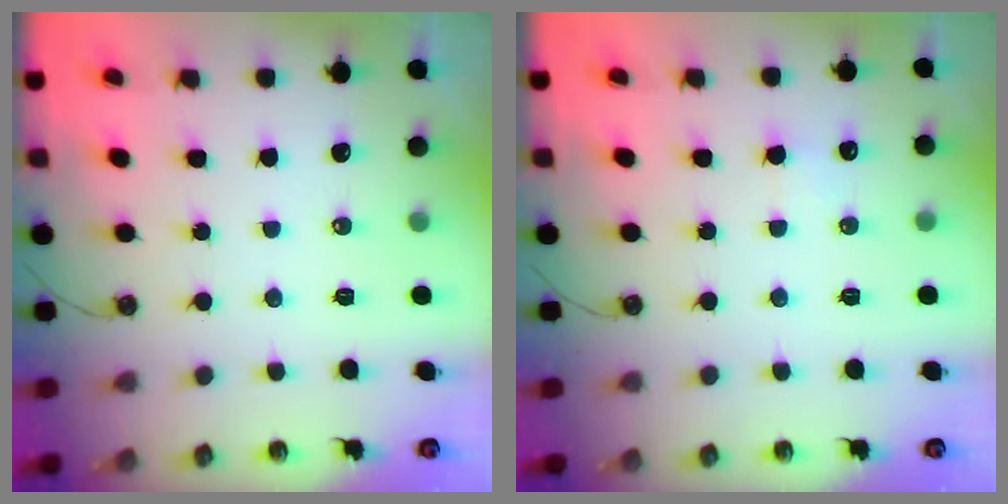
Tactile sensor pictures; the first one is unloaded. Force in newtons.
{"total": 5.2, "press": 5.0, "slide": 1.2}